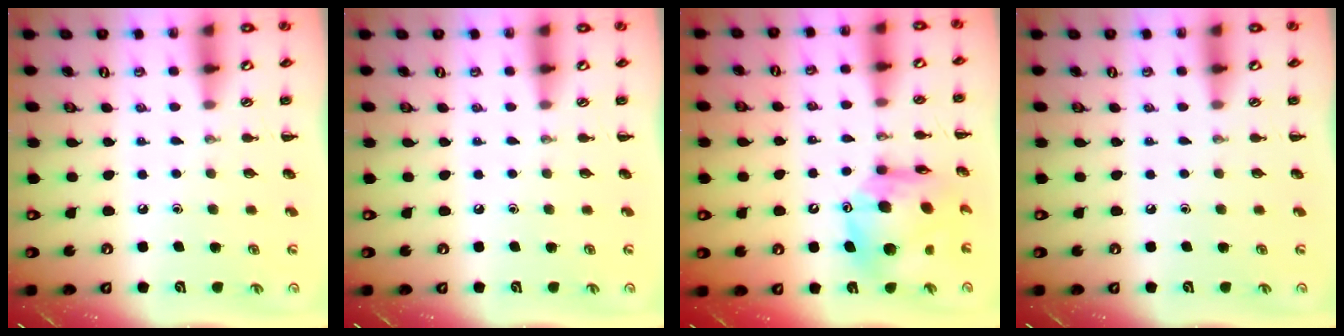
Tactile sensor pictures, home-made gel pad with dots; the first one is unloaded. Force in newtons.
{"total": 0.0}
{"total": 13.1, "press": 12.5, "slide": 3.9}
{"total": 0.0}